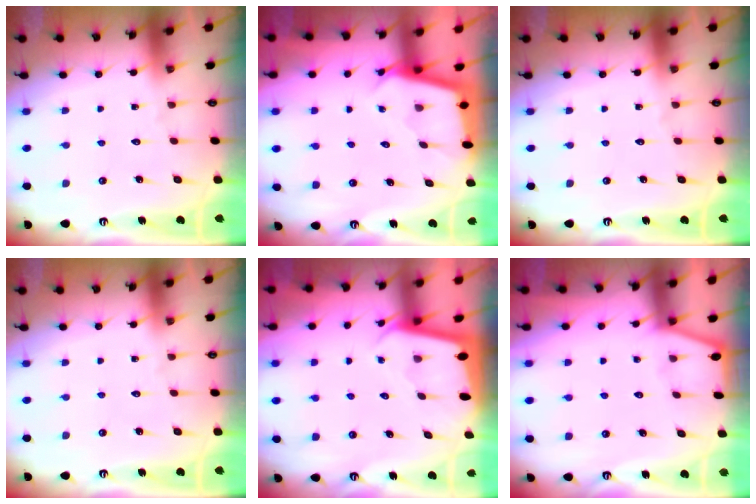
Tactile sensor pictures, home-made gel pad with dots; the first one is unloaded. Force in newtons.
{"total": 2.4, "press": 2.4, "slide": 0.2}
{"total": 0.0}
{"total": 0.0}
{"total": 1.8, "press": 1.8, "slide": 0.1}
{"total": 1.3, "press": 1.3, "slide": 0.1}